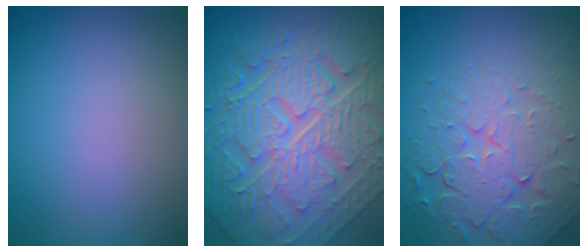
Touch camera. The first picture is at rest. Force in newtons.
{"total": 11.5, "press": 7.9, "slide": 8.4}
{"total": 7.1, "press": 5.2, "slide": 4.8}